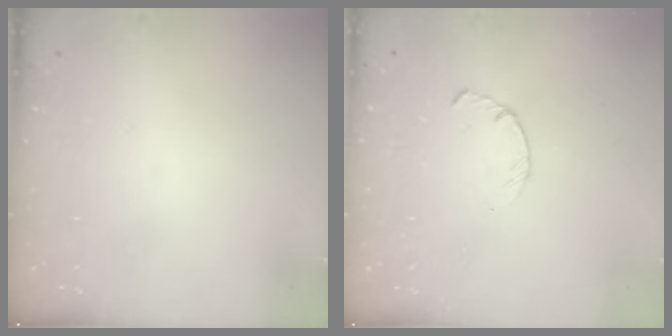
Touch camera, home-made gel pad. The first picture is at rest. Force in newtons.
{"total": 2.4, "press": 2.3, "slide": 0.4}